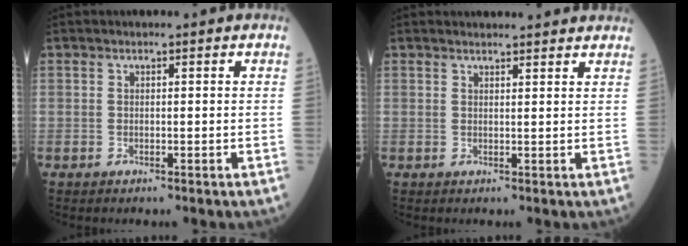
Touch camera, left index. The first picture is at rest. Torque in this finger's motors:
{"motor_torque": [-0.11, -1.83, 0.02, -0.01]}